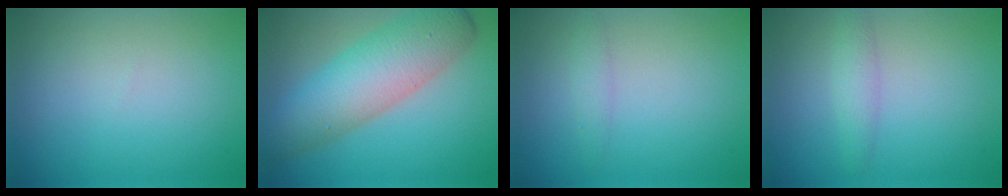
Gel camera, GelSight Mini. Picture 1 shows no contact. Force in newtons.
{"total": 7.8, "press": 7.8, "slide": 0.2}
{"total": 1.3, "press": 1.3, "slide": 0.0}
{"total": 1.9, "press": 1.9, "slide": 0.1}